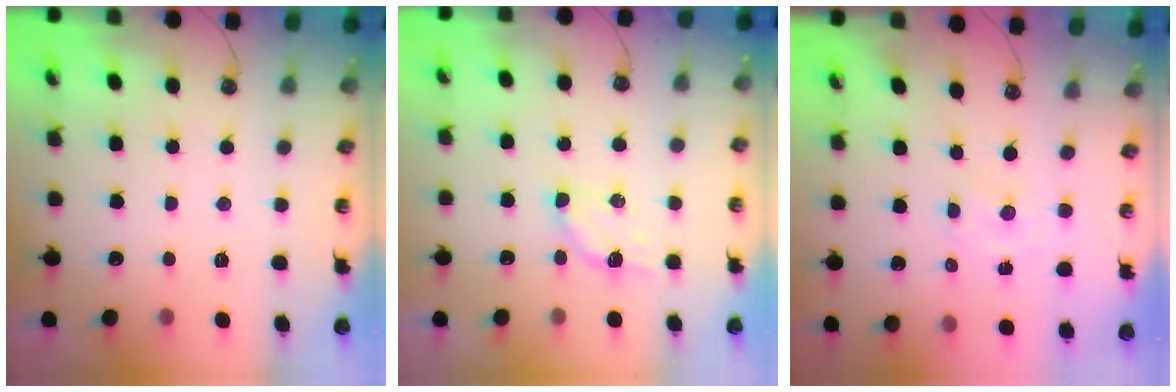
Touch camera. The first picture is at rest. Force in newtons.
{"total": 3.8, "press": 3.8, "slide": 0.4}
{"total": 1.4, "press": 1.4, "slide": 0.2}